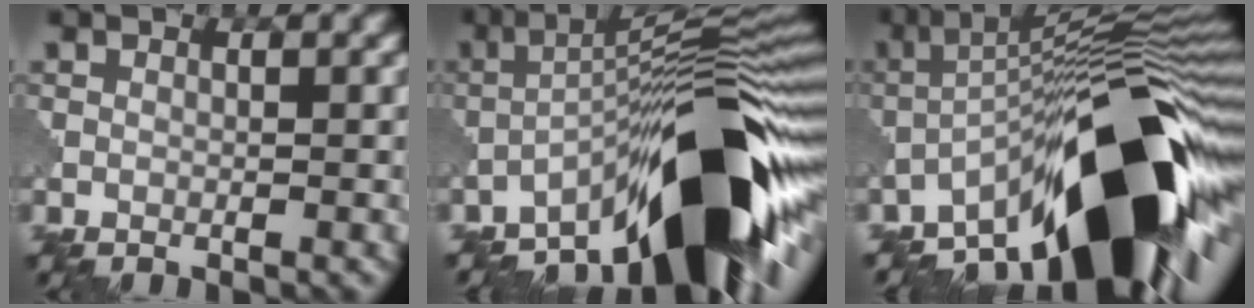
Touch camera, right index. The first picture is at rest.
{"total": 14.0, "force": [-7.8, 3.1, 11.3], "torque": [-0.159, 0.015, -0.131]}
{"total": 15.9, "force": [-7.7, 4.1, 13.3], "torque": [-0.183, 0.026, -0.136]}